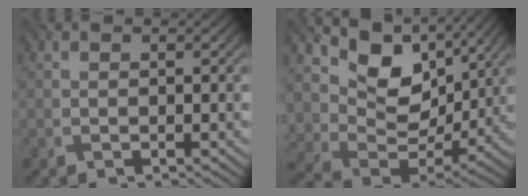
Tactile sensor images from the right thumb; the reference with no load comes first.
{"total": 10.7, "force": [5.4, 7.8, 5.0], "torque": [-0.104, -0.018, 0.104]}